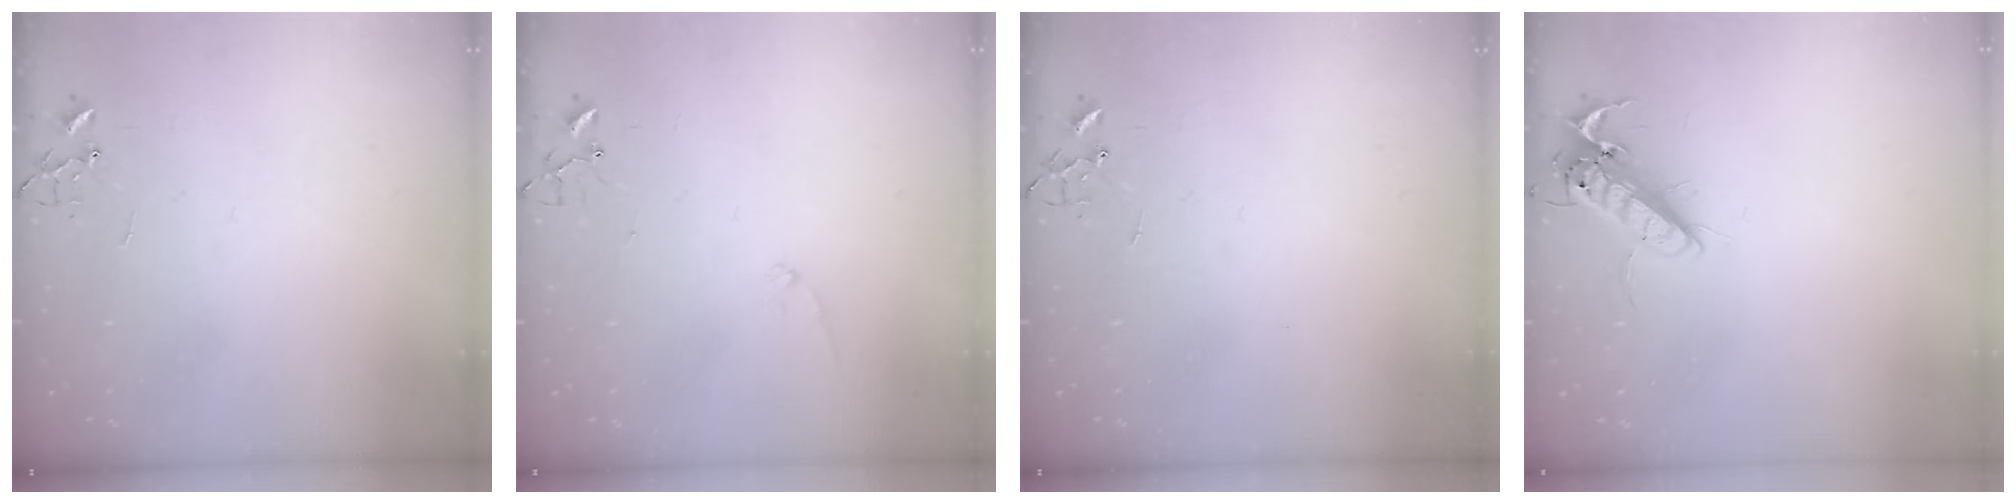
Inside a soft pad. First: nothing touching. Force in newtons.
{"total": 6.8, "press": 6.8, "slide": 0.7}
{"total": 0.0}
{"total": 13.8, "press": 13.6, "slide": 2.3}